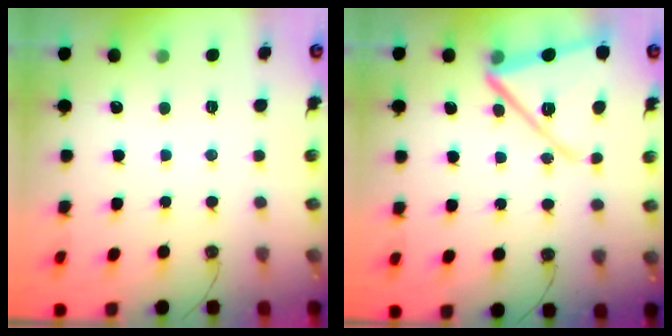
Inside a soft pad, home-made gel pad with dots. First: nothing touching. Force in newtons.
{"total": 17.4, "press": 17.4, "slide": 1.3}